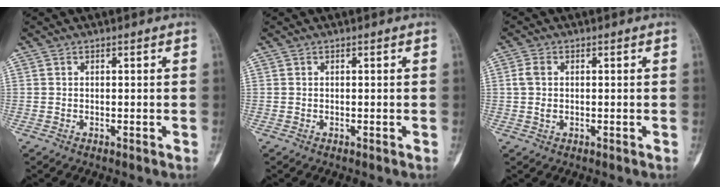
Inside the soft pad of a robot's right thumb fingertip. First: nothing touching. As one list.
[{"total": 0.0}, {"total": 3.0, "force": [0.2, 2.1, 2.1], "torque": [-0.042, 0.004, 0.001]}]